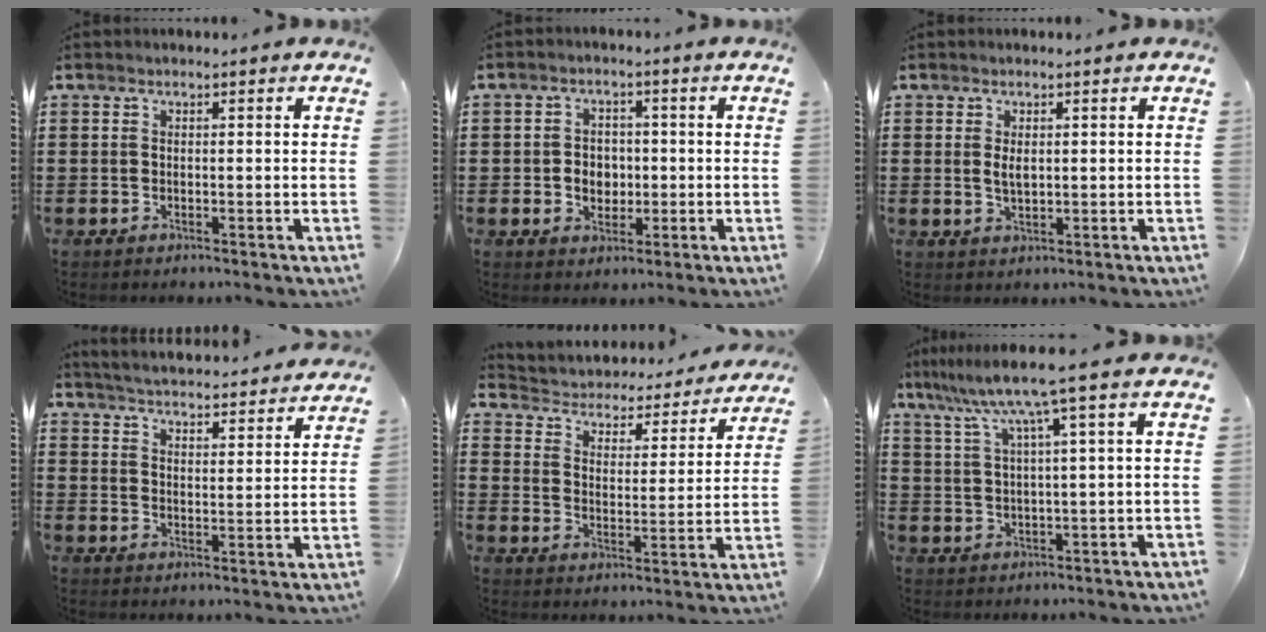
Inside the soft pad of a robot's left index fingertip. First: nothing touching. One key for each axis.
{"total": 3.8, "fx": -0.5, "fy": 3.2, "fz": 2.0, "tx": -0.040, "ty": 0.004, "tz": -0.015}
{"total": 2.2, "fx": 0.3, "fy": 1.0, "fz": 1.9, "tx": -0.039, "ty": 0.003, "tz": 0.005}
{"total": 4.2, "fx": 4.2, "fy": -0.6, "fz": 0.1, "tx": -0.024, "ty": -0.036, "tz": 0.069}
{"total": 3.5, "fx": 3.4, "fy": 0.7, "fz": 0.0, "tx": -0.025, "ty": -0.029, "tz": 0.050}
{"total": 7.6, "fx": 4.1, "fy": -0.3, "fz": 6.4, "tx": -0.138, "ty": -0.013, "tz": 0.066}